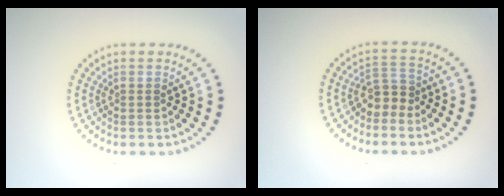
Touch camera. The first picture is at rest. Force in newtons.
{"total": 2.2, "press": 1.7, "slide": 1.4}